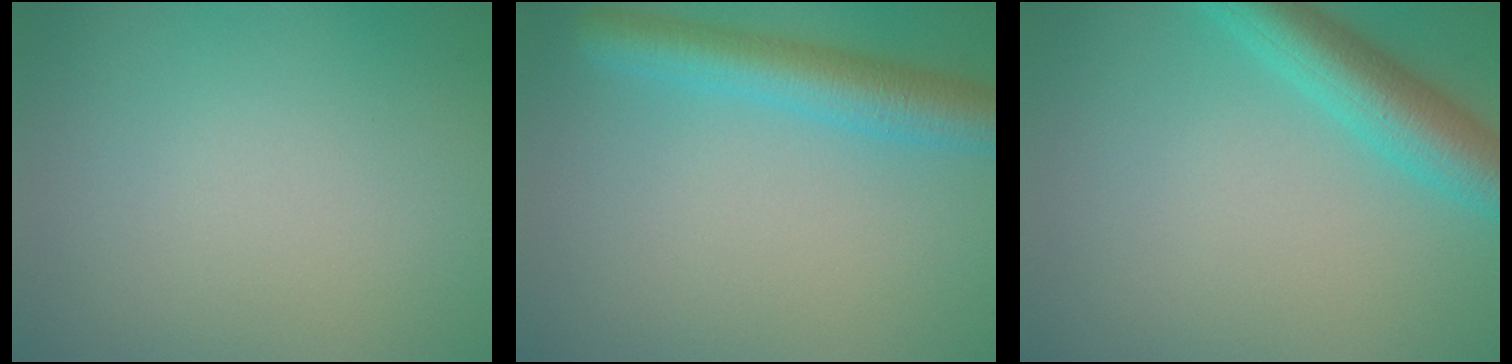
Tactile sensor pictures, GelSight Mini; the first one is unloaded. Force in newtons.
{"total": 5.2, "press": 5.2, "slide": 0.2}
{"total": 5.7, "press": 5.7, "slide": 0.3}